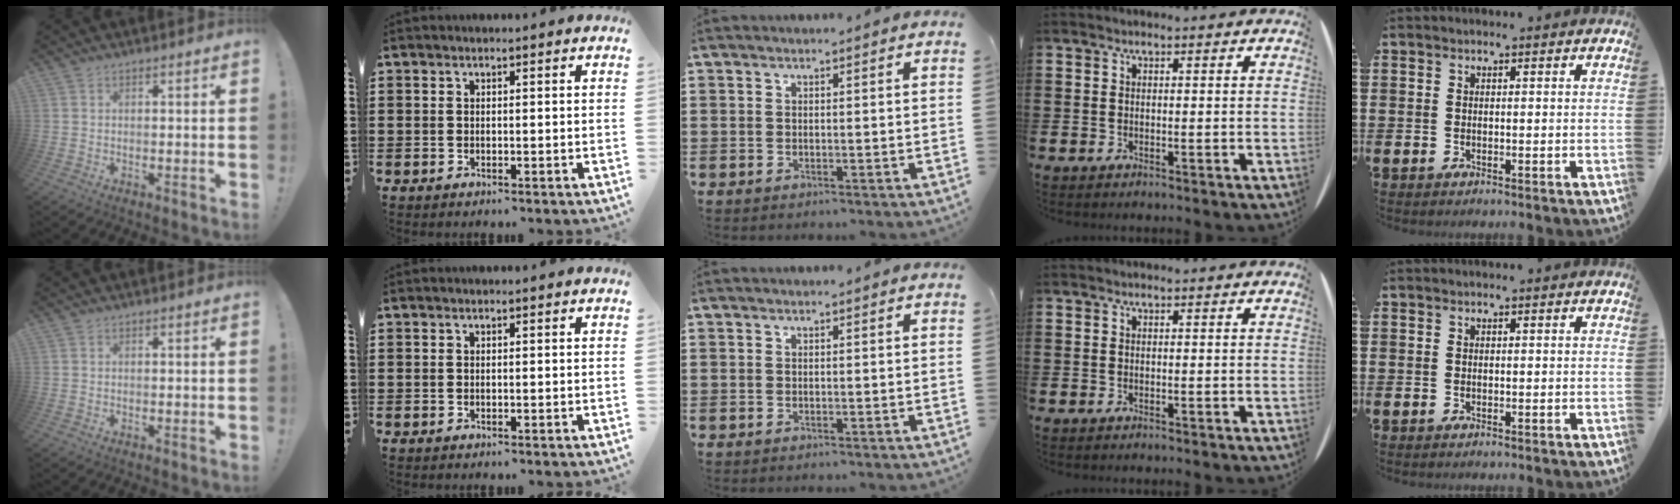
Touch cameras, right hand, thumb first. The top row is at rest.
{}